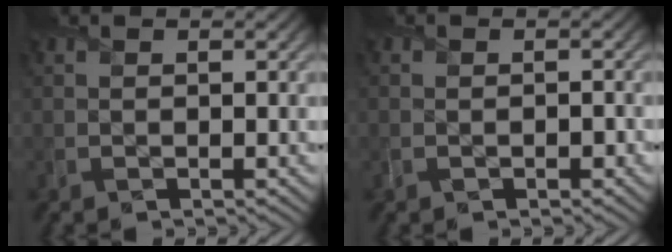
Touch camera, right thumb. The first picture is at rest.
{"total": 1.4, "force": [-0.8, 1.0, 0.6], "torque": [-0.005, -0.011, -0.008]}